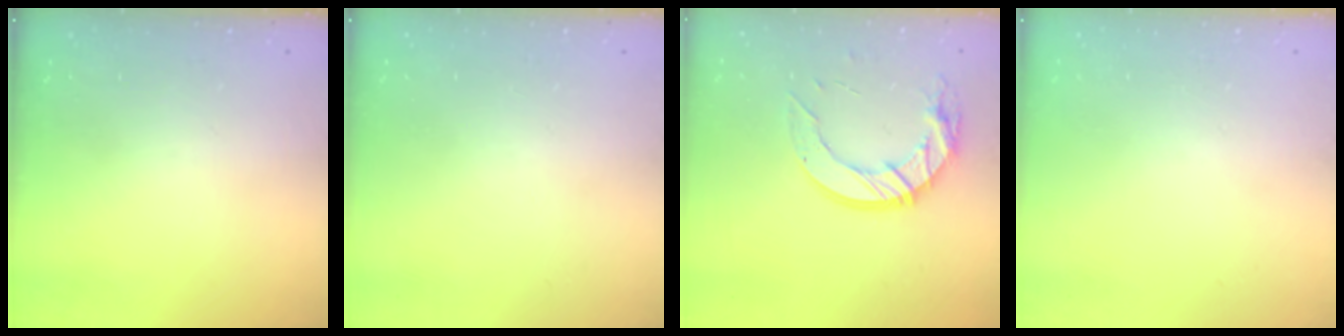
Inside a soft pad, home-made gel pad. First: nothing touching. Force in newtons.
{"total": 0.0}
{"total": 12.9, "press": 12.9, "slide": 0.8}
{"total": 0.0}